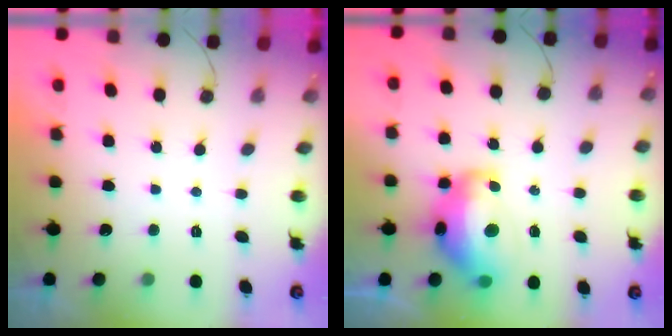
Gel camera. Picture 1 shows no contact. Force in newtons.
{"total": 15.3, "press": 15.2, "slide": 1.3}